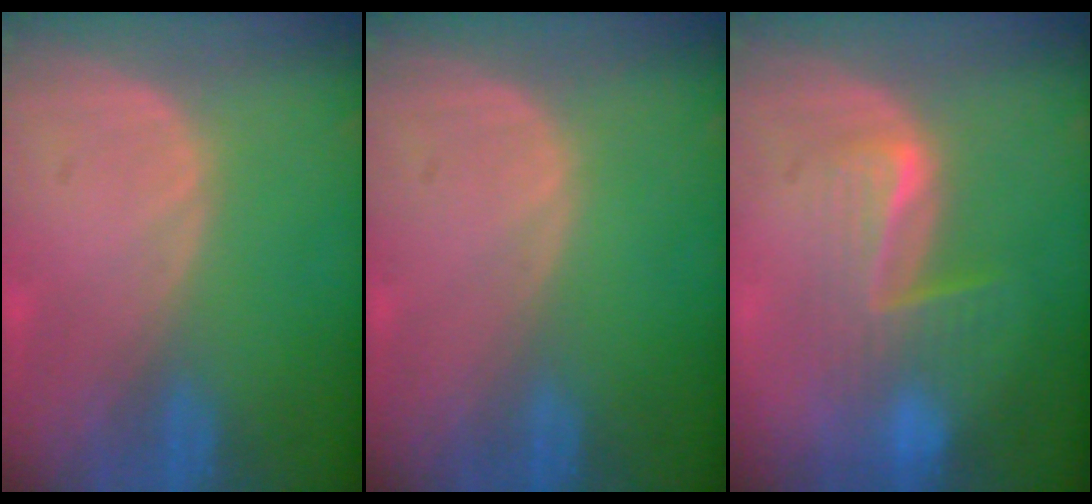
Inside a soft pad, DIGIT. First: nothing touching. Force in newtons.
{"total": 0.0}
{"total": 6.5, "press": 6.3, "slide": 1.2}